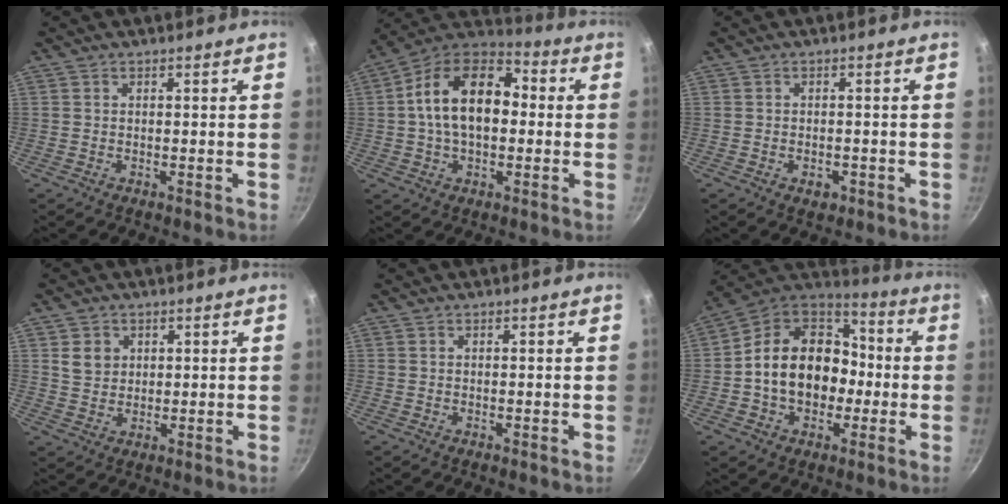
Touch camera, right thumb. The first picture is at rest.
{"total": 17.4, "force": [0.9, 11.1, 13.4], "torque": [-0.197, 0.038, -0.006]}
{"total": 2.5, "force": [-1.1, 1.6, 1.6], "torque": [-0.020, 0.009, -0.012]}
{"total": 4.4, "force": [1.4, 3.8, 1.8], "torque": [-0.015, 0.000, 0.027]}
{"total": 0.0}
{"total": 18.7, "force": [-1.5, 14.5, 11.8], "torque": [-0.166, 0.051, -0.034]}